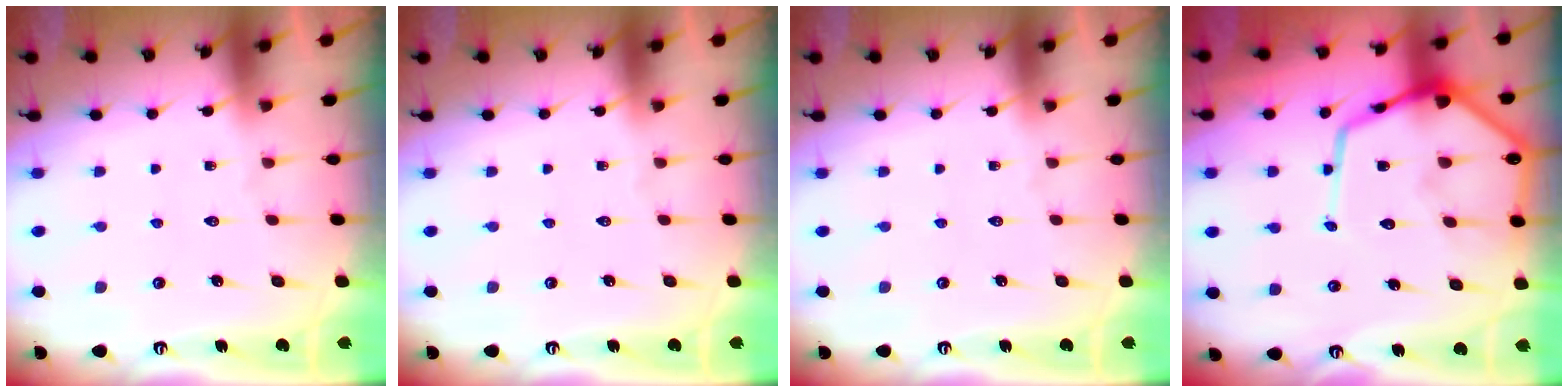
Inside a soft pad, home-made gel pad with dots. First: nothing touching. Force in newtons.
{"total": 0.0}
{"total": 0.0}
{"total": 17.4, "press": 17.3, "slide": 1.6}